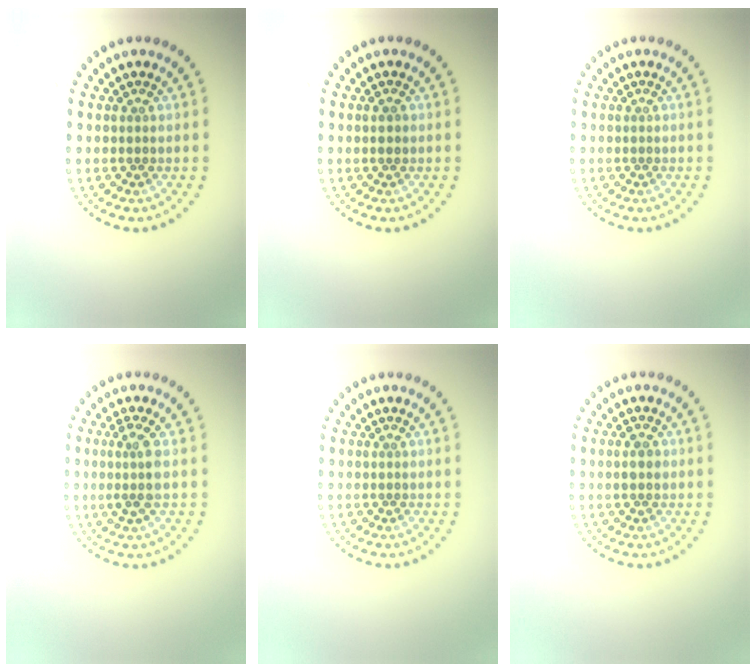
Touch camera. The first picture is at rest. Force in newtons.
{"total": 0.9, "press": 0.8, "slide": 0.3}
{"total": 0.0}
{"total": 2.4, "press": 1.9, "slide": 1.4}
{"total": 0.0}
{"total": 1.0, "press": 1.0, "slide": 0.1}